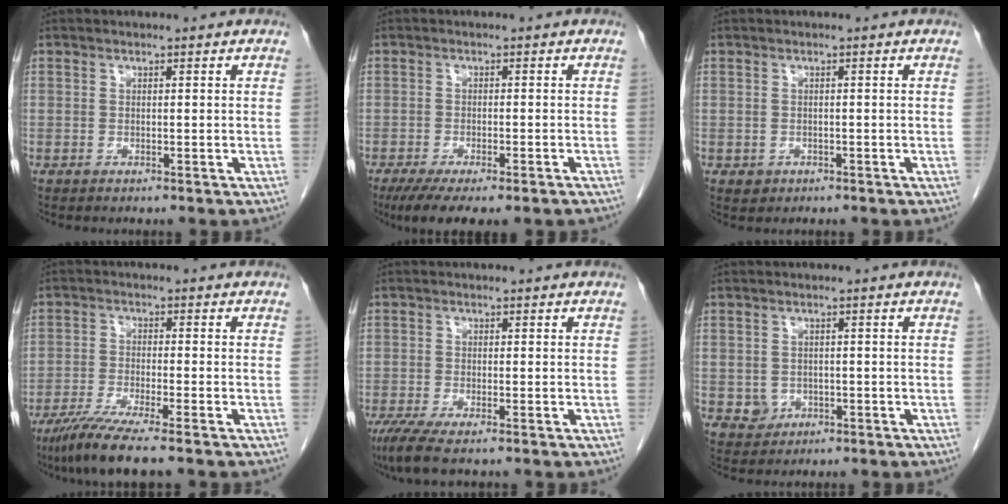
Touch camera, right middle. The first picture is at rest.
{"total": 10.8, "force": [-8.4, 2.5, 6.3], "torque": [-0.085, -0.010, -0.118]}
{"total": 1.3, "force": [-0.6, 1.1, 0.2], "torque": [-0.003, 0.004, -0.003]}
{"total": 7.6, "force": [-5.7, -0.4, 4.9], "torque": [-0.086, -0.023, -0.101]}
{"total": 4.6, "force": [-3.2, 0.6, 3.3], "torque": [-0.065, -0.014, -0.057]}
{"total": 2.4, "force": [-0.6, 2.3, 0.6], "torque": [-0.006, 0.005, -0.001]}